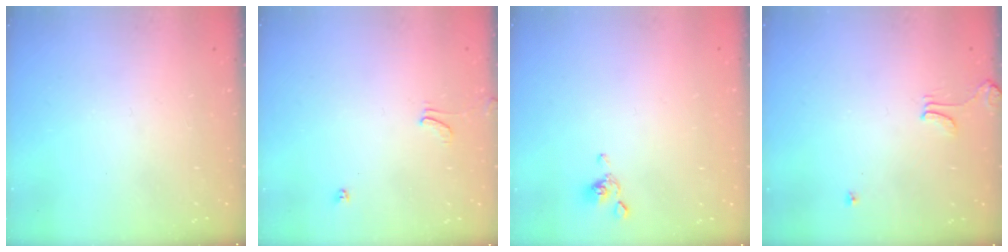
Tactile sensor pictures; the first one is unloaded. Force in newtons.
{"total": 1.3, "press": 1.2, "slide": 0.4}
{"total": 2.3, "press": 2.3, "slide": 0.6}
{"total": 1.7, "press": 1.7, "slide": 0.3}